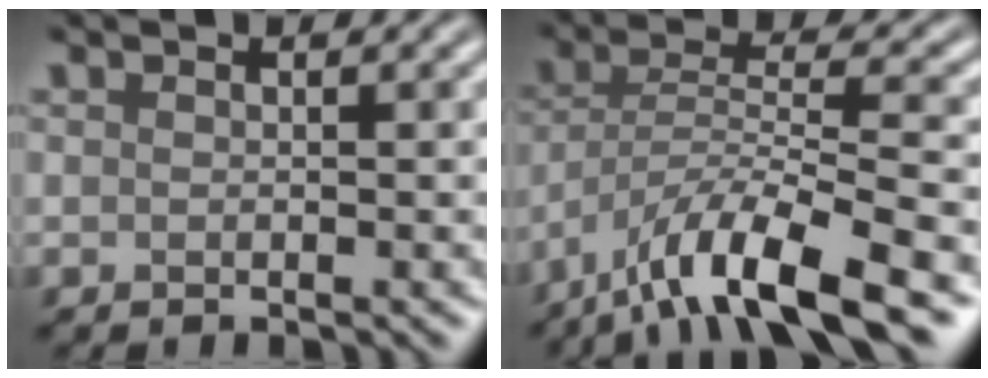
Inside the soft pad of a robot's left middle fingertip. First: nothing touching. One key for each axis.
{"total": 10.3, "fx": -6.9, "fy": 2.6, "fz": 7.3, "tx": -0.125, "ty": 0.004, "tz": -0.130}